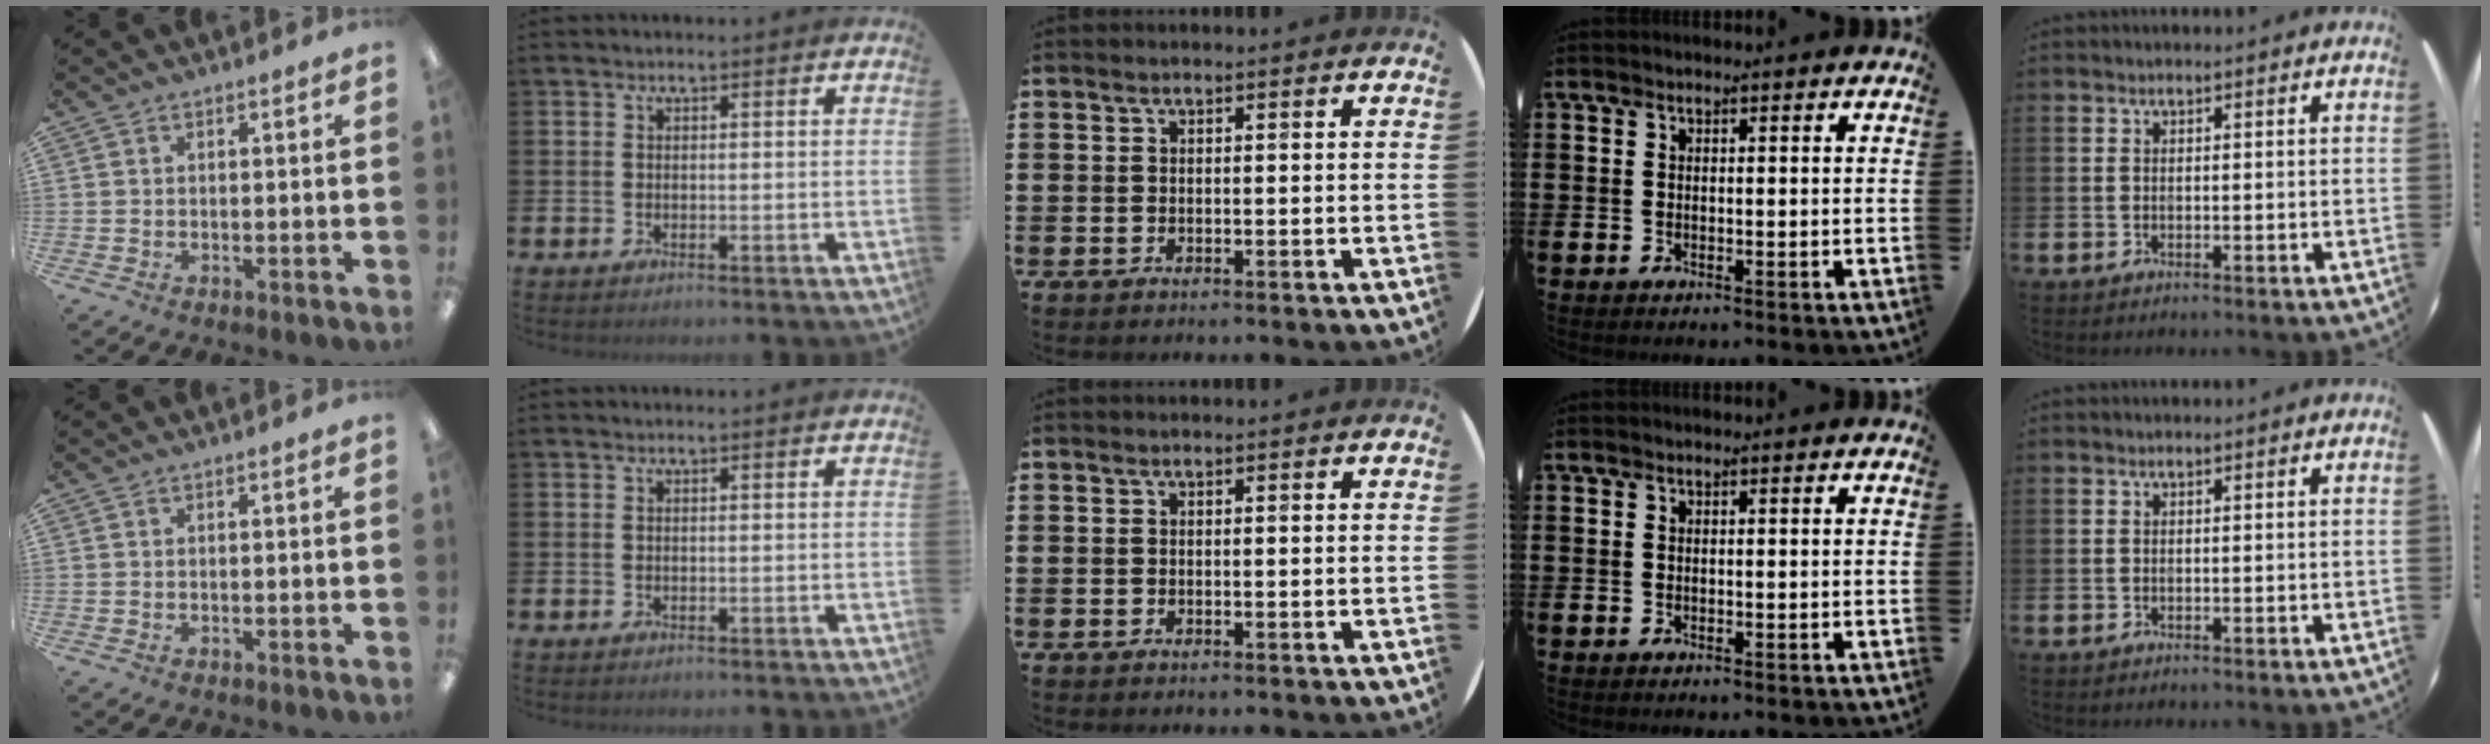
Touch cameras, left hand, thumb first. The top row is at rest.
{}